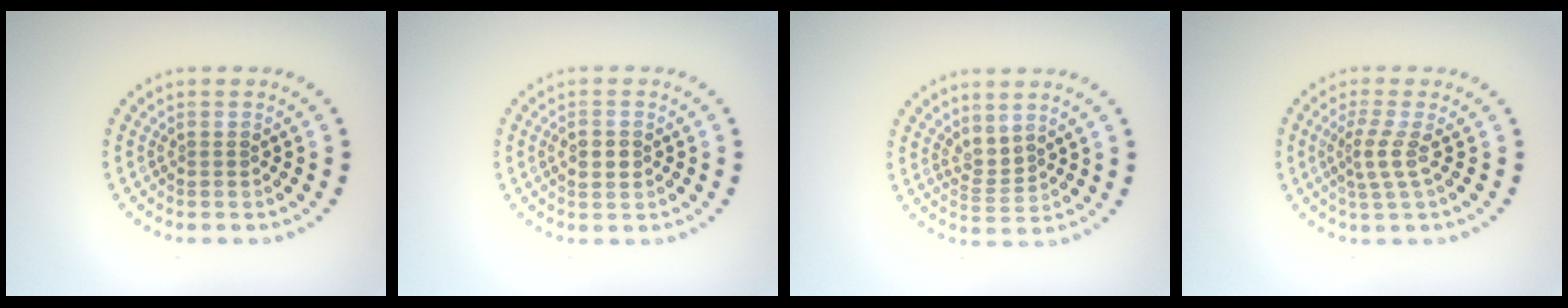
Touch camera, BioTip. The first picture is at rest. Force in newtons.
{"total": 1.6, "press": 1.6, "slide": 0.1}
{"total": 1.8, "press": 1.3, "slide": 1.3}
{"total": 2.2, "press": 1.5, "slide": 1.6}